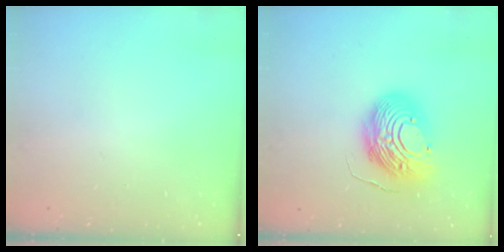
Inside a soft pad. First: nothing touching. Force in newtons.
{"total": 14.5, "press": 14.4, "slide": 1.5}